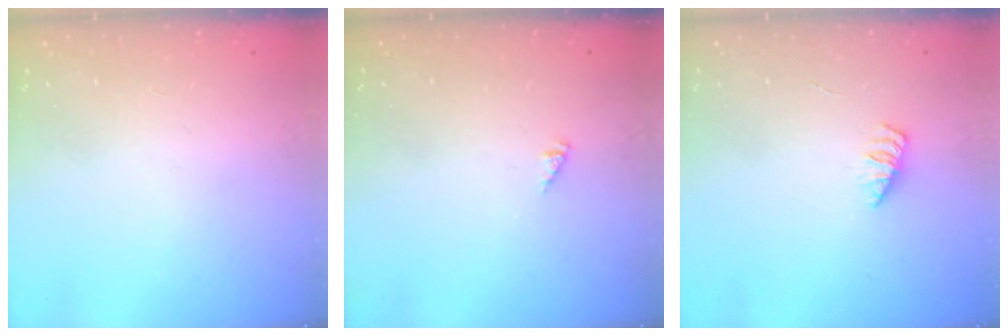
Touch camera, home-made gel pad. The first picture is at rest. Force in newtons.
{"total": 0.0}
{"total": 1.7, "press": 1.7, "slide": 0.3}